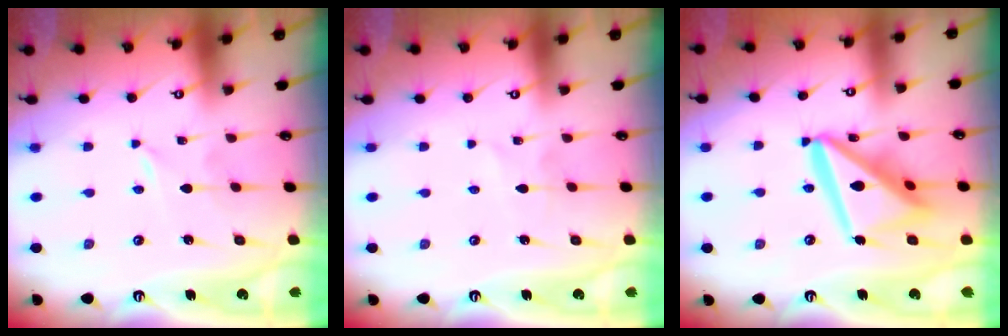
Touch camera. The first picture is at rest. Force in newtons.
{"total": 1.8, "press": 1.7, "slide": 0.2}
{"total": 18.9, "press": 18.8, "slide": 2.0}